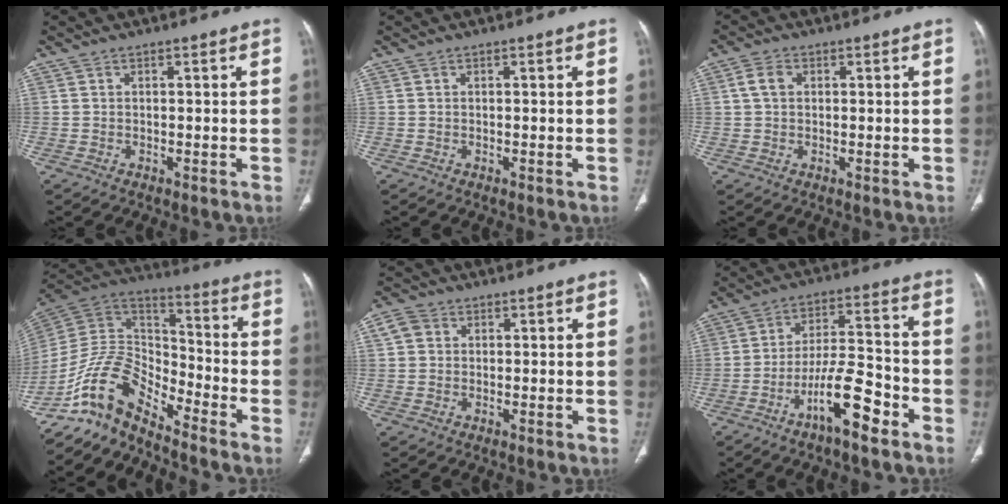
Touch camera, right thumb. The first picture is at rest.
{"total": 0.0}
{"total": 3.3, "force": [0.8, 2.3, 2.2], "torque": [-0.041, 0.007, 0.015]}
{"total": 12.4, "force": [-10.3, 4.2, 5.4], "torque": [-0.100, 0.097, -0.206]}
{"total": 3.3, "force": [1.0, 2.8, 1.4], "torque": [-0.021, 0.006, 0.018]}
{"total": 11.6, "force": [-6.6, 2.9, 9.1], "torque": [-0.160, 0.050, -0.113]}